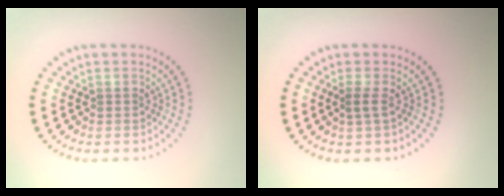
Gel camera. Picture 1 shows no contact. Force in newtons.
{"total": 1.0, "press": 0.8, "slide": 0.5}